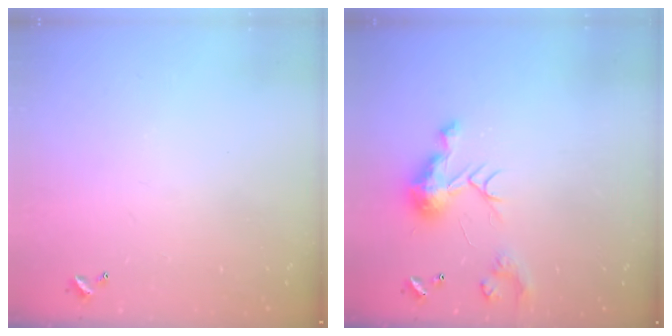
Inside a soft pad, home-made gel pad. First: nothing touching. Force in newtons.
{"total": 9.7, "press": 9.7, "slide": 0.8}